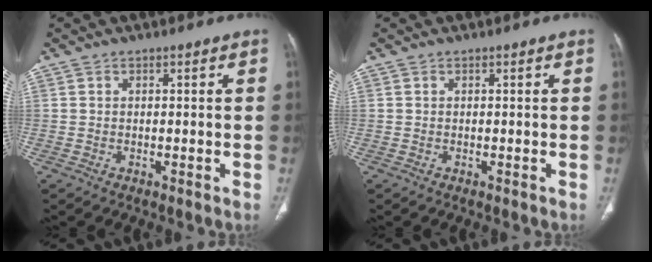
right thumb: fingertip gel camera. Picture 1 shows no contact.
{"total": 0.0}